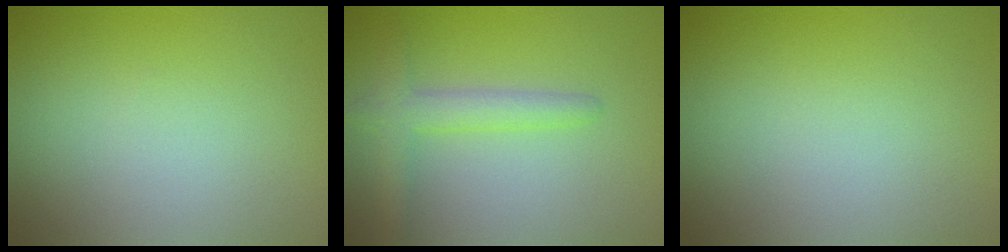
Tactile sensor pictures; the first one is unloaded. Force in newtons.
{"total": 2.8, "press": 2.8, "slide": 0.2}
{"total": 0.0}